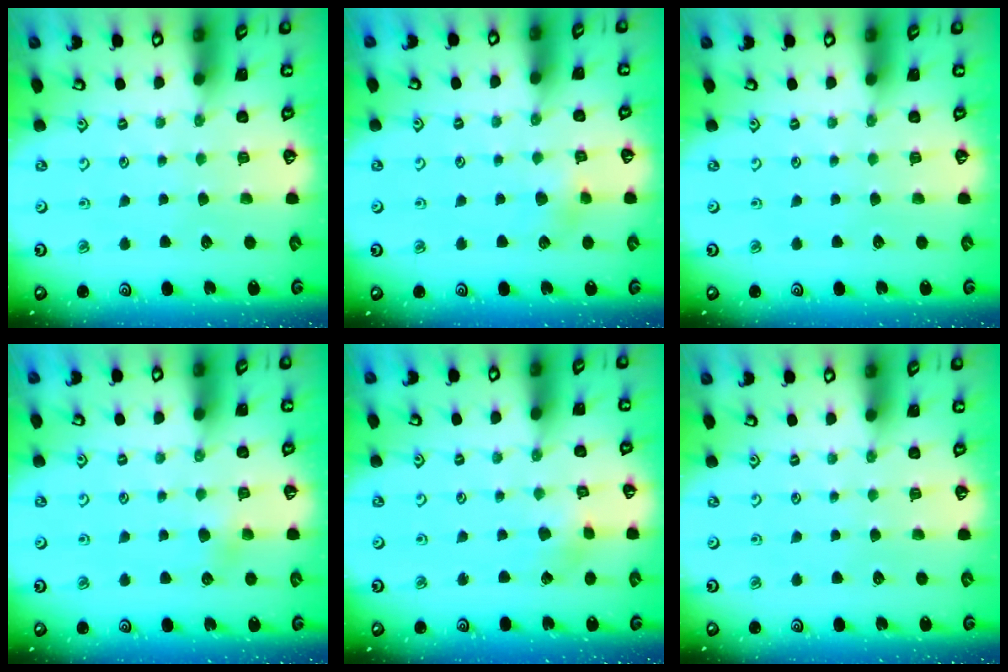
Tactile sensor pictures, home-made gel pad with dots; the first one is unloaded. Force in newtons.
{"total": 5.6, "press": 5.6, "slide": 0.4}
{"total": 0.0}
{"total": 2.9, "press": 2.9, "slide": 0.3}
{"total": 2.0, "press": 2.0, "slide": 0.2}
{"total": 0.0}